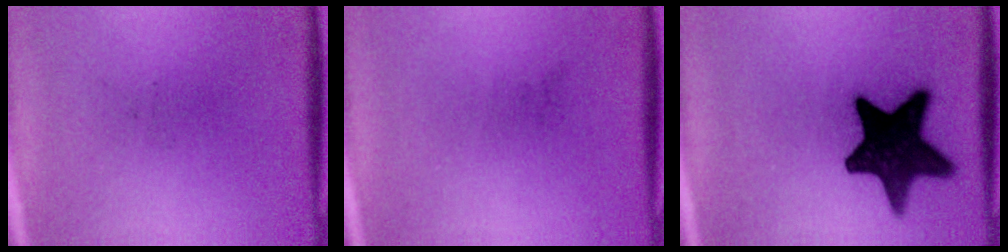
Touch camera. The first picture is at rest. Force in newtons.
{"total": 0.0}
{"total": 16.8}